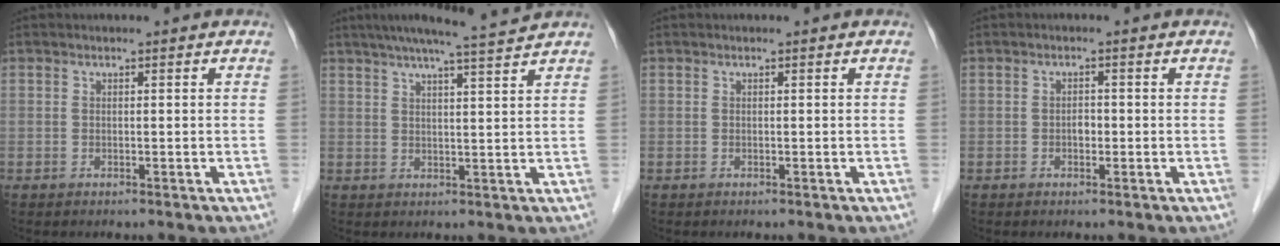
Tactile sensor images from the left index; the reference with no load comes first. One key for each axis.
{"total": 8.6, "fx": 7.5, "fy": -1.3, "fz": 4.0, "tx": -0.064, "ty": 0.004, "tz": 0.102}
{"total": 0.0}
{"total": 1.4, "fx": -0.7, "fy": 0.8, "fz": 0.9, "tx": -0.012, "ty": 0.000, "tz": -0.015}